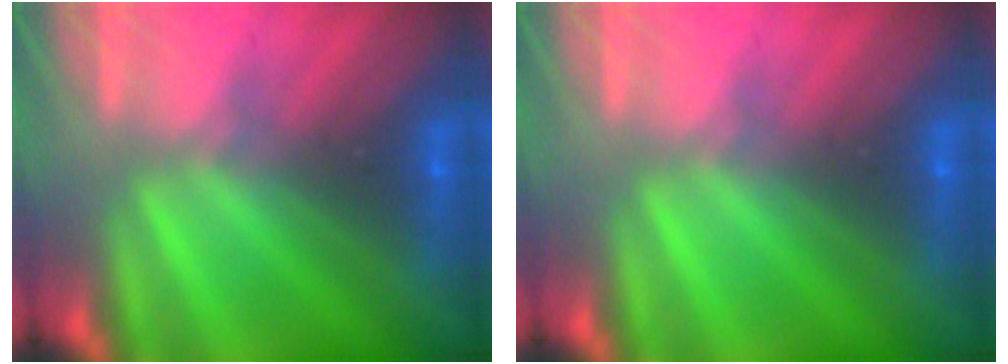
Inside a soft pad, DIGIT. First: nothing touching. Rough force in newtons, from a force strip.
{"total": 0.0}